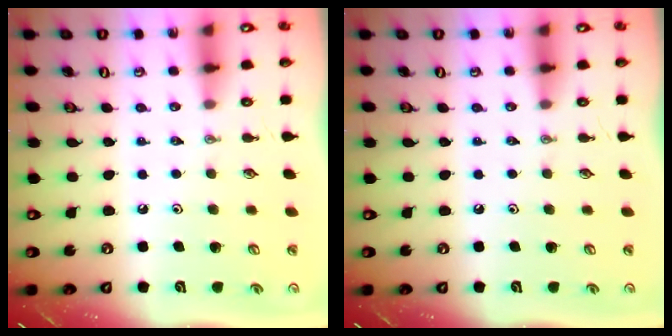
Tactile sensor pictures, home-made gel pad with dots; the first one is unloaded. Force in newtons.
{"total": 0.0}